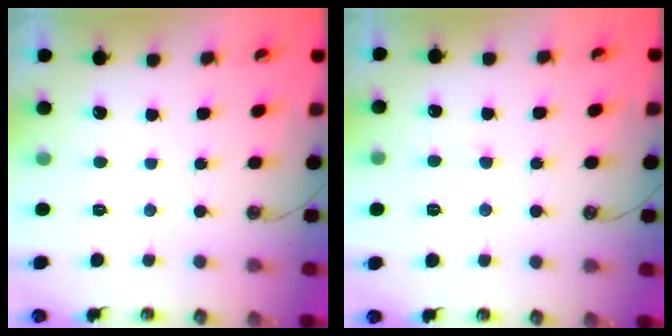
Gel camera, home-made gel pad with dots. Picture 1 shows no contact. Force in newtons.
{"total": 4.5, "press": 4.5, "slide": 0.5}